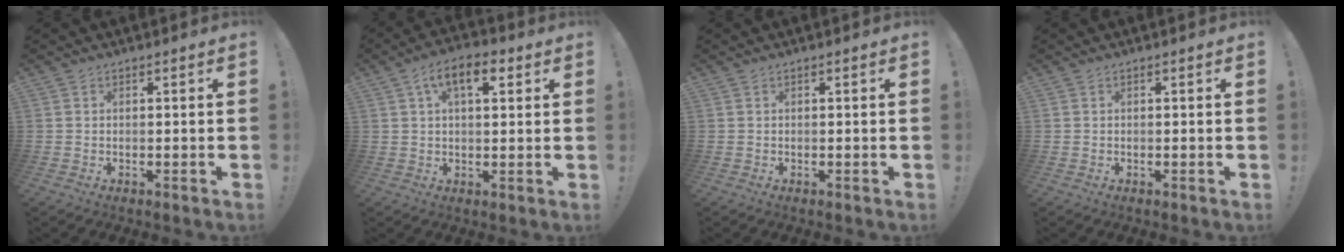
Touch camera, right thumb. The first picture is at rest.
{"total": 8.5, "force": [3.2, 4.2, 6.7], "torque": [-0.100, 0.003, 0.054]}
{"total": 0.0}
{"total": 0.0}